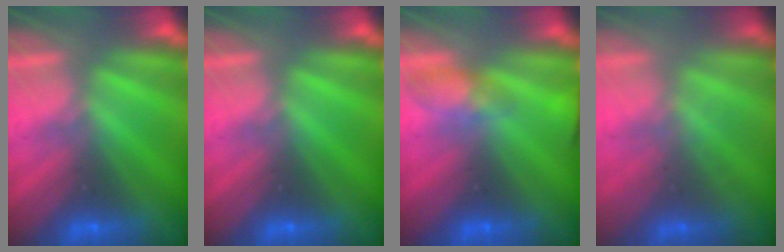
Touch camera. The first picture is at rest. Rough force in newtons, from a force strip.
{"total": 0.0}
{"total": 4.9}
{"total": 1.7}